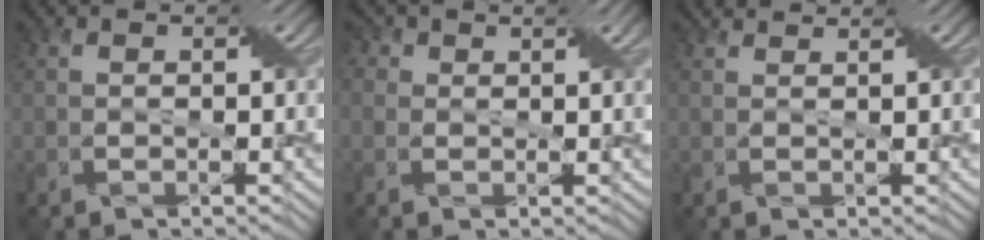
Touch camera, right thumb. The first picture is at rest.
{"total": 3.3, "force": [1.6, 2.3, 1.7], "torque": [-0.021, 0.014, -0.005]}
{"total": 2.0, "force": [1.9, -0.3, 0.6], "torque": [-0.022, 0.006, 0.024]}